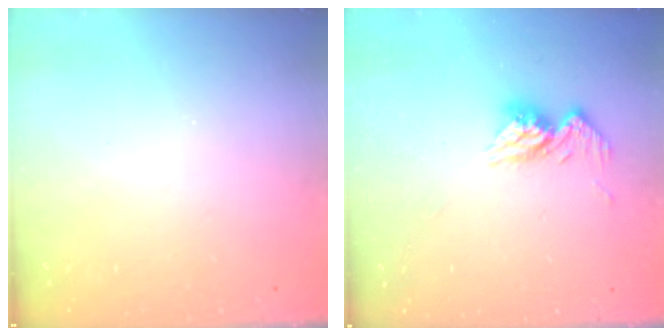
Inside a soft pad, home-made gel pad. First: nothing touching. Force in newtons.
{"total": 10.3, "press": 10.3, "slide": 0.9}